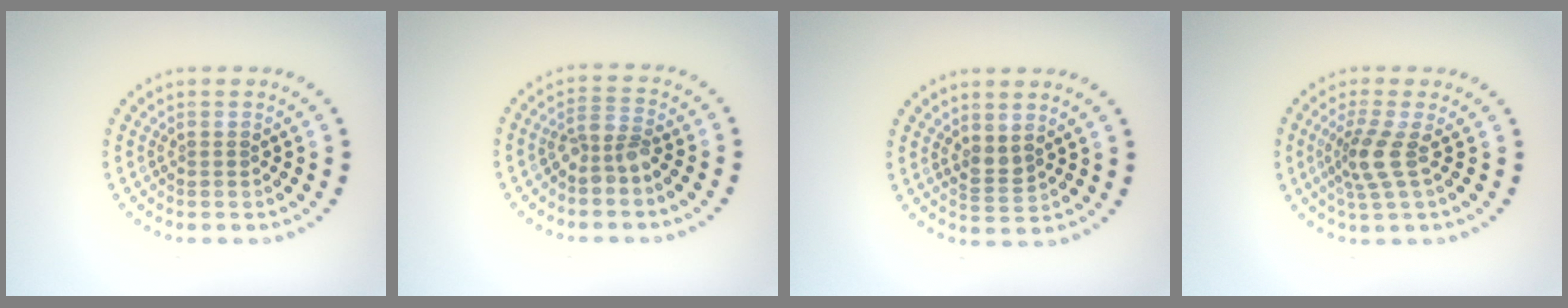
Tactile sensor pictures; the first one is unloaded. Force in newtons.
{"total": 2.3, "press": 2.0, "slide": 1.1}
{"total": 1.6, "press": 1.4, "slide": 0.8}
{"total": 2.9, "press": 2.1, "slide": 2.0}